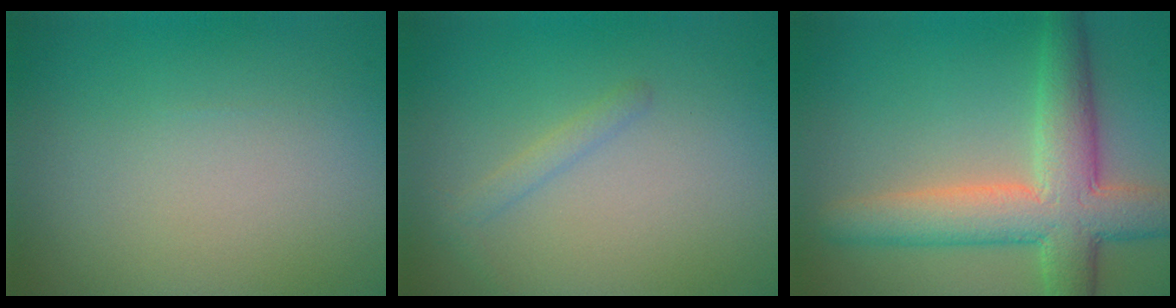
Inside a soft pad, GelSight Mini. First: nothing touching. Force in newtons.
{"total": 1.1, "press": 1.1, "slide": 0.0}
{"total": 7.3, "press": 7.3, "slide": 0.4}